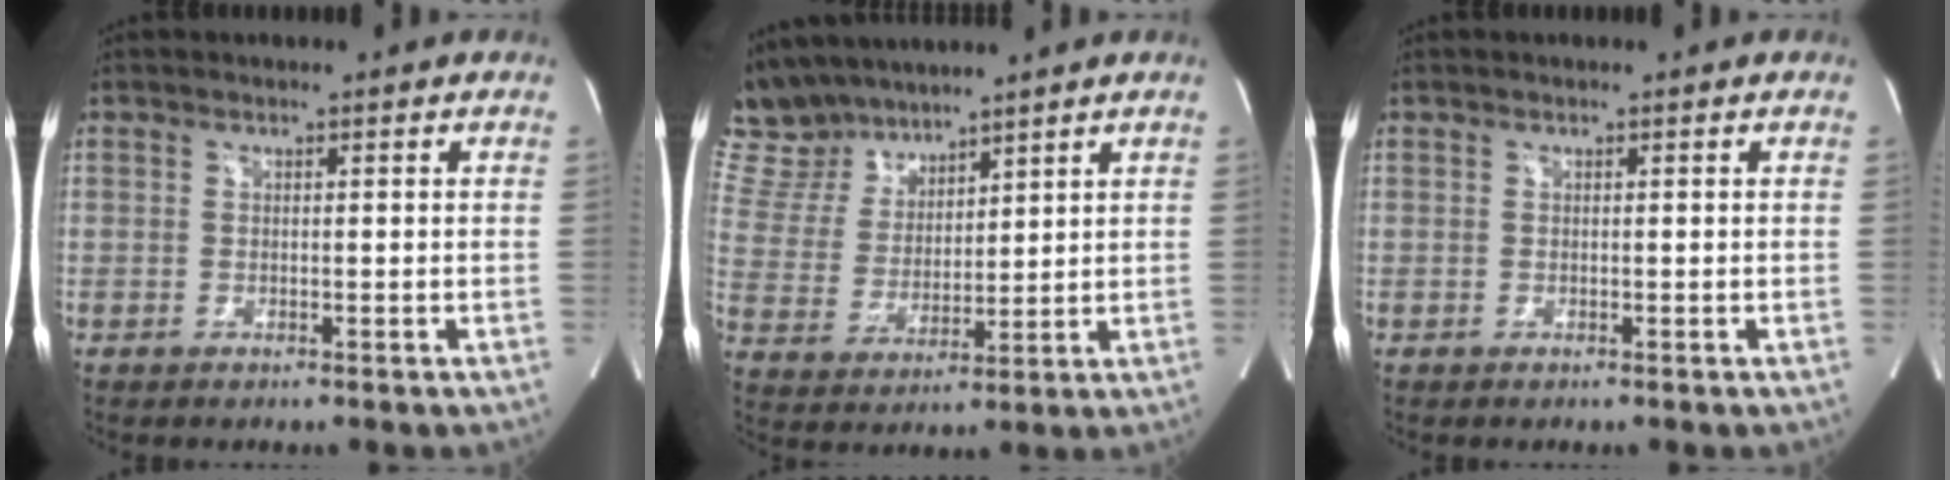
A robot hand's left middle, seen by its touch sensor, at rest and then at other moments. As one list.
[{"total": 10.8, "force": [9.6, 4.2, 2.2], "torque": [-0.061, 0.023, 0.201]}, {"total": 0.0}]